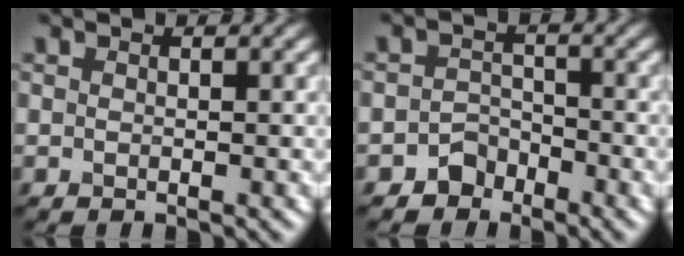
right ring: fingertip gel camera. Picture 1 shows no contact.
{"total": 2.2, "force": [-1.6, 1.5, 0.2], "torque": [0.009, 0.010, -0.032]}